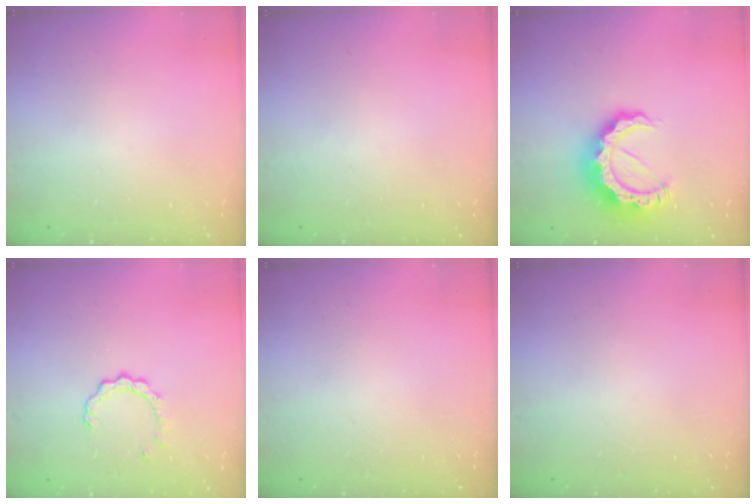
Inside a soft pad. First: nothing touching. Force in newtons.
{"total": 0.0}
{"total": 13.7, "press": 13.6, "slide": 1.3}
{"total": 3.6, "press": 3.6, "slide": 0.4}
{"total": 0.0}
{"total": 0.0}